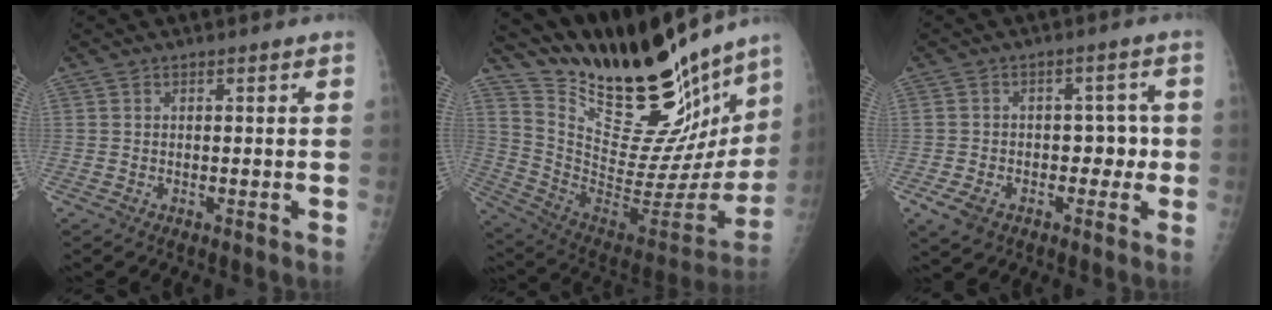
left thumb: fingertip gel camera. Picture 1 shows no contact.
{"total": 32.8, "force": [25.8, 10.2, 17.4], "torque": [-0.243, -0.120, 0.395]}
{"total": 7.6, "force": [-2.6, 5.4, 4.7], "torque": [-0.043, 0.025, -0.036]}